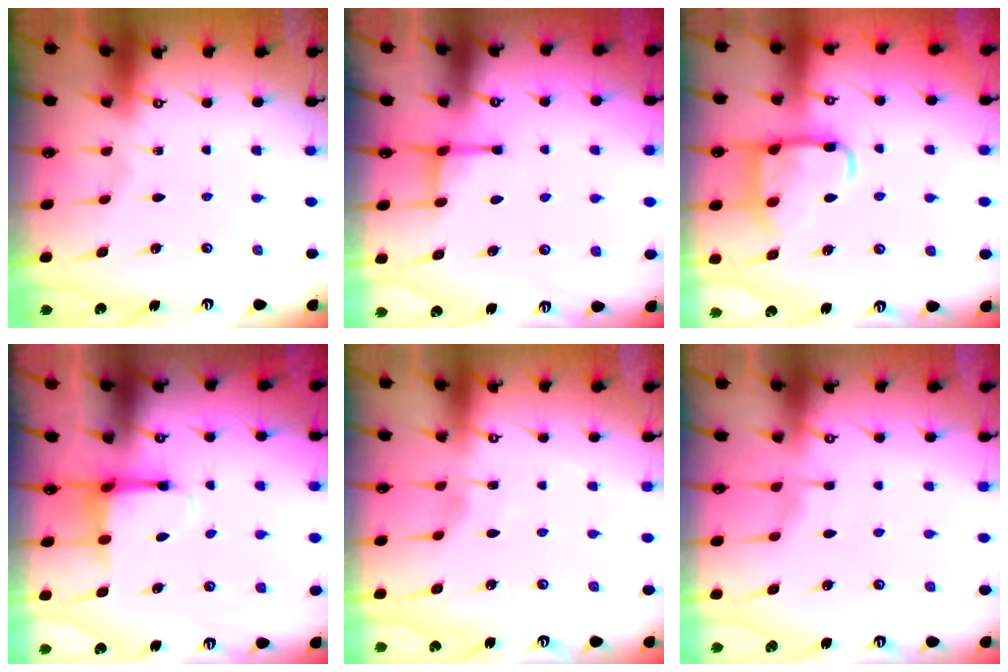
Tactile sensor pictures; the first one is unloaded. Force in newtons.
{"total": 2.5, "press": 2.3, "slide": 0.8}
{"total": 13.6, "press": 13.5, "slide": 1.6}
{"total": 4.0, "press": 3.8, "slide": 1.2}
{"total": 2.8, "press": 2.7, "slide": 0.3}
{"total": 4.0, "press": 3.9, "slide": 0.5}